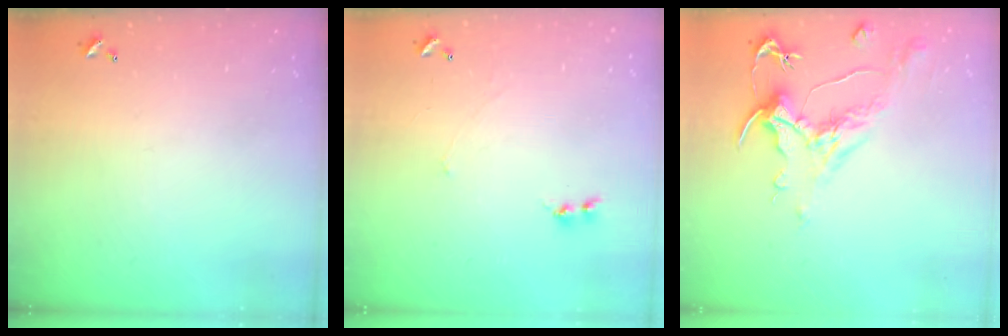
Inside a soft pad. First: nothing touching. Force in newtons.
{"total": 1.6, "press": 1.5, "slide": 0.5}
{"total": 1.6, "press": 0.6, "slide": 1.4}